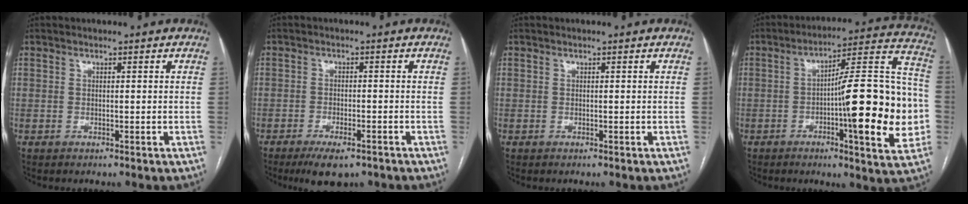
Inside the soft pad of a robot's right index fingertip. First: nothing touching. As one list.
[{"total": 5.8, "force": [-4.2, 1.9, 3.5], "torque": [-0.059, -0.007, -0.065]}, {"total": 0.0}, {"total": 21.1, "force": [-3.4, 2.9, 20.6], "torque": [-0.249, 0.028, -0.044]}]